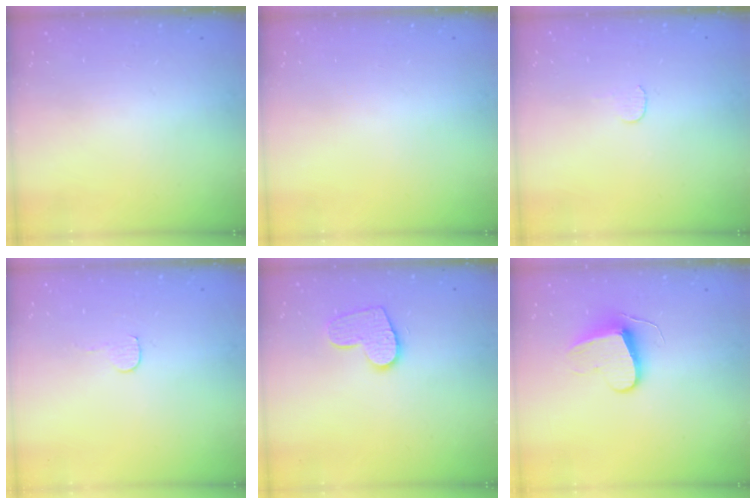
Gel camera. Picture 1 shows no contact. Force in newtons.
{"total": 0.0}
{"total": 3.9, "press": 3.9, "slide": 0.3}
{"total": 4.1, "press": 4.1, "slide": 0.3}
{"total": 10.6, "press": 10.5, "slide": 0.8}
{"total": 9.4, "press": 9.4, "slide": 0.9}